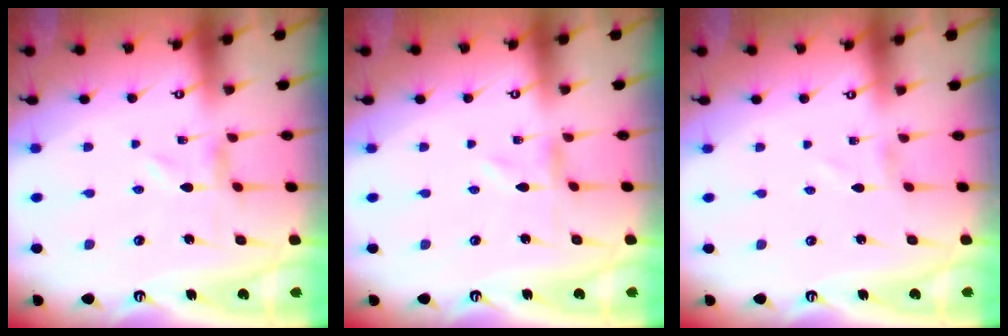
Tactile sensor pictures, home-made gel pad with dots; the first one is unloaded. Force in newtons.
{"total": 0.0}
{"total": 1.5, "press": 1.5, "slide": 0.1}